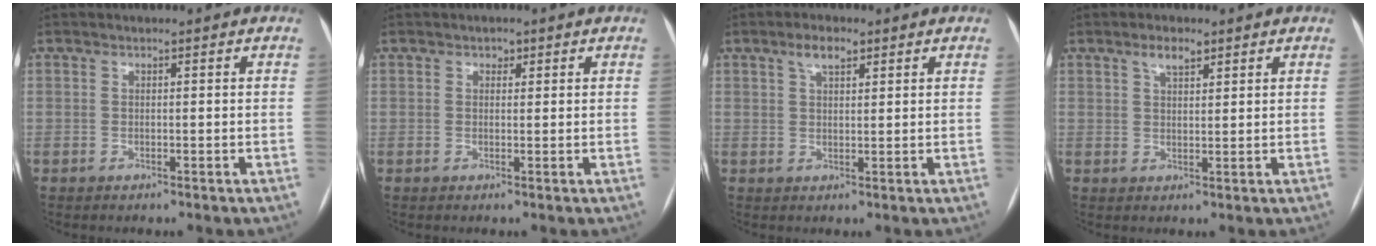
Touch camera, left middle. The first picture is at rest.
{"total": 1.1, "force": [0.6, 0.8, 0.4], "torque": [-0.004, -0.001, 0.008]}
{"total": 3.3, "force": [2.1, 1.3, 2.3], "torque": [-0.044, 0.010, 0.038]}
{"total": 2.9, "force": [2.0, 1.1, 1.9], "torque": [-0.037, 0.006, 0.036]}